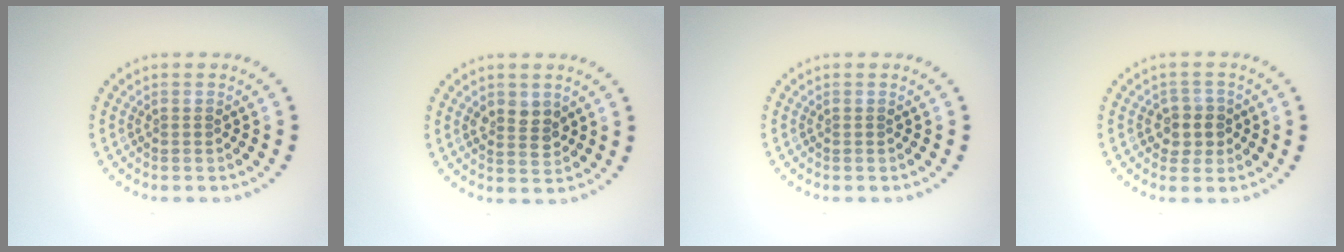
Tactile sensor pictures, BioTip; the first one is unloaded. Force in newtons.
{"total": 2.2, "press": 2.2, "slide": 0.4}
{"total": 0.0}
{"total": 2.3, "press": 2.2, "slide": 0.9}